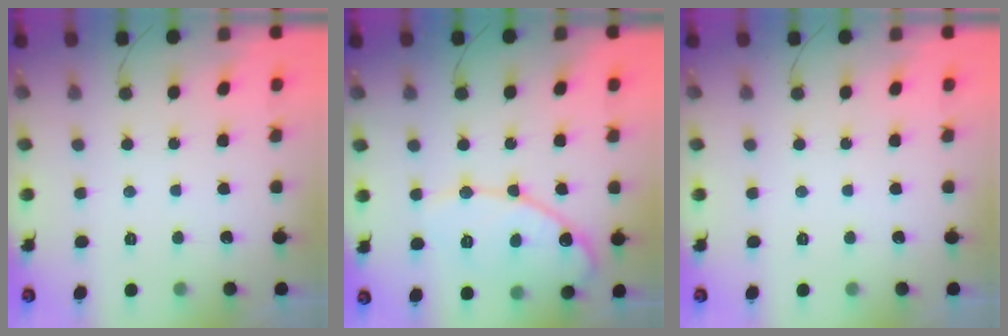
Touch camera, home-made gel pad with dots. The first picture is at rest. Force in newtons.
{"total": 13.3, "press": 13.2, "slide": 1.3}
{"total": 0.0}